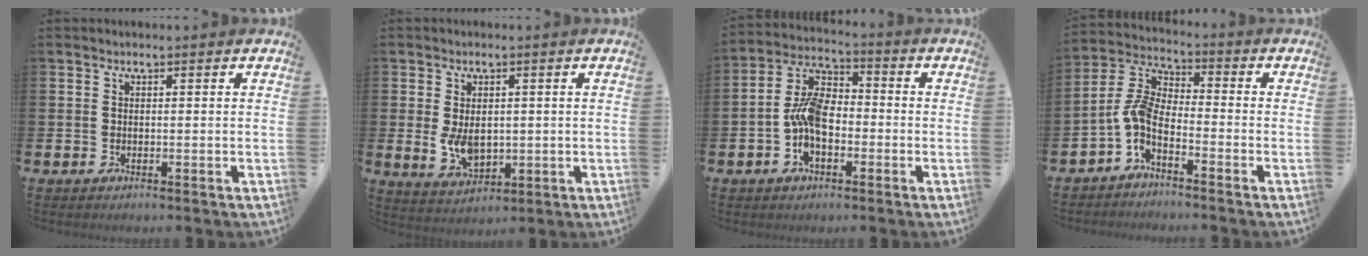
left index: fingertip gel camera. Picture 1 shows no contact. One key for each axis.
{"total": 4.7, "fx": 0.2, "fy": 3.1, "fz": 3.5, "tx": -0.061, "ty": -0.001, "tz": -0.001}
{"total": 7.7, "fx": -1.7, "fy": 4.6, "fz": 6.0, "tx": -0.119, "ty": 0.006, "tz": -0.038}
{"total": 4.6, "fx": -1.9, "fy": 2.2, "fz": 3.6, "tx": -0.098, "ty": -0.027, "tz": -0.050}